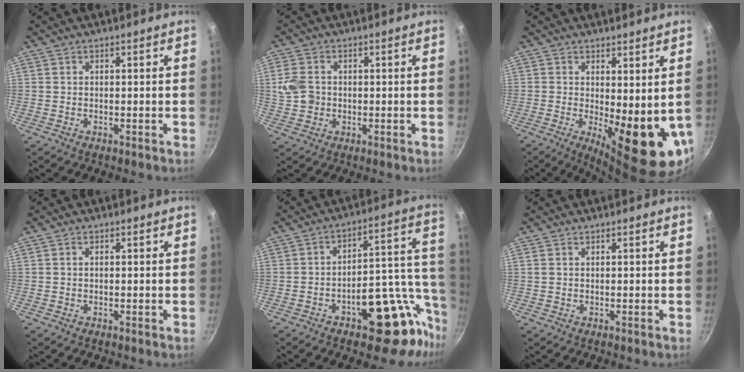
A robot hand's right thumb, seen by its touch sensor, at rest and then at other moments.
{"total": 5.9, "force": [0.1, 4.8, 3.3], "torque": [-0.060, 0.002, 0.000]}
{"total": 12.6, "force": [-0.2, 4.5, 11.8], "torque": [-0.133, -0.024, 0.010]}
{"total": 0.8, "force": [0.0, 0.6, 0.6], "torque": [-0.011, 0.004, 0.000]}
{"total": 19.4, "force": [-9.3, 9.9, 13.9], "torque": [-0.101, 0.069, -0.125]}
{"total": 0.8, "force": [0.3, 0.6, 0.5], "torque": [-0.009, 0.002, 0.005]}